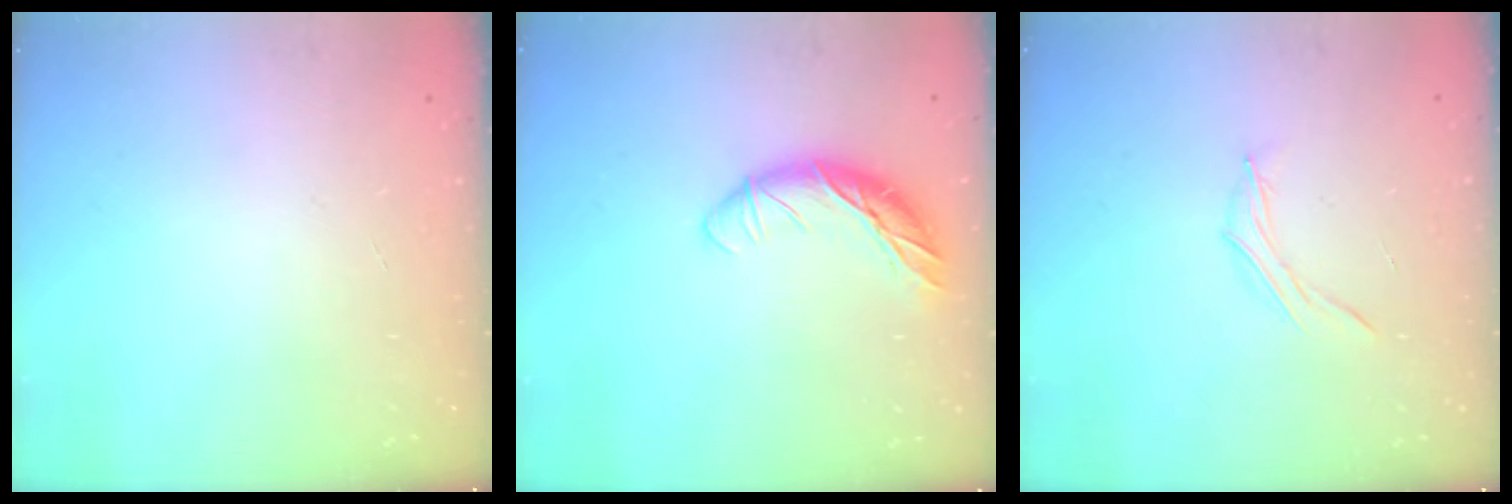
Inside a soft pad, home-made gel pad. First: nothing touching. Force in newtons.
{"total": 11.1, "press": 11.0, "slide": 1.5}
{"total": 4.9, "press": 4.7, "slide": 1.4}